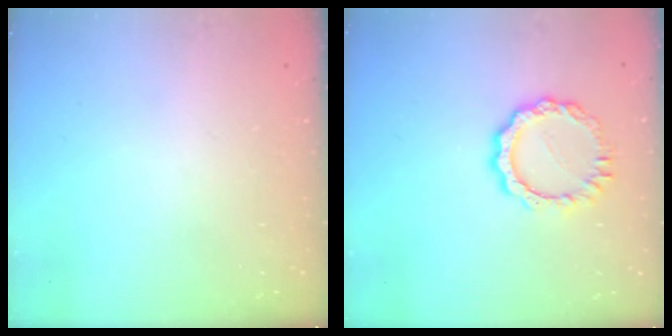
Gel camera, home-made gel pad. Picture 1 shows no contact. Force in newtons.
{"total": 8.8, "press": 8.8, "slide": 0.7}